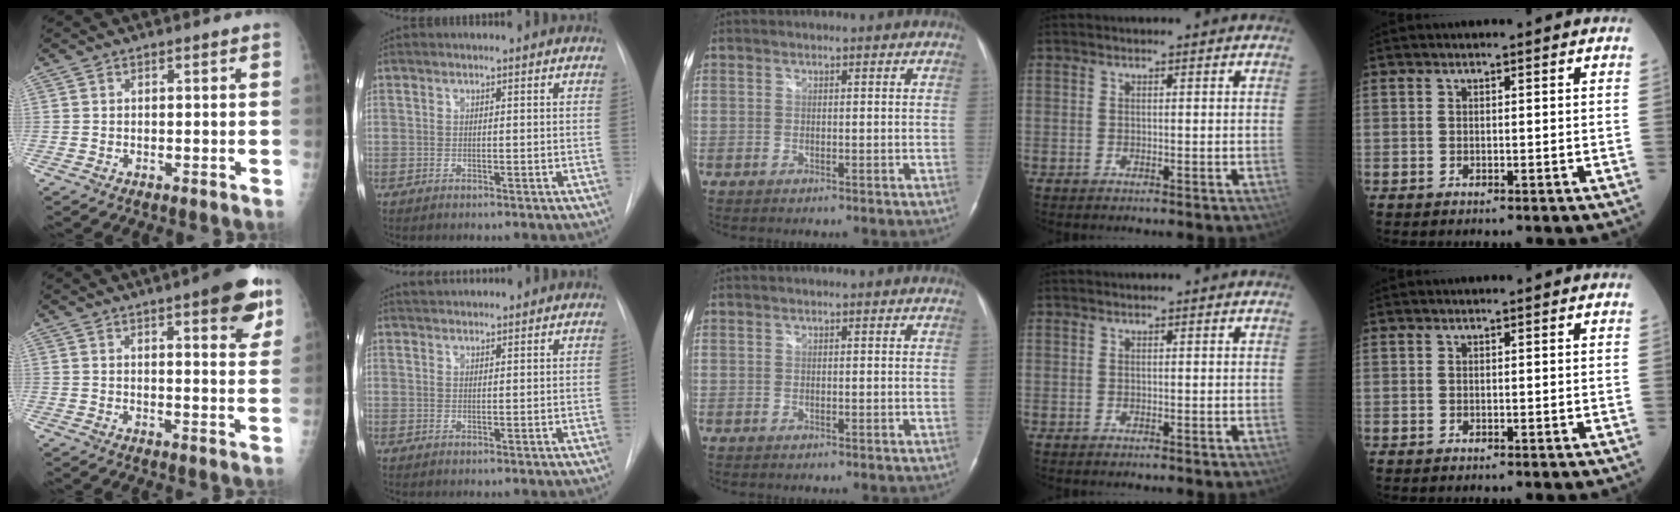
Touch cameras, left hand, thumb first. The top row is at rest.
{"thumb": {"total": 11.3, "force": [6.2, 3.0, 8.9], "torque": [-0.088, -0.025, 0.075]}, "index": {"total": 3.9, "force": [3.6, 0.7, 1.1], "torque": [-0.017, 0.034, 0.054]}}